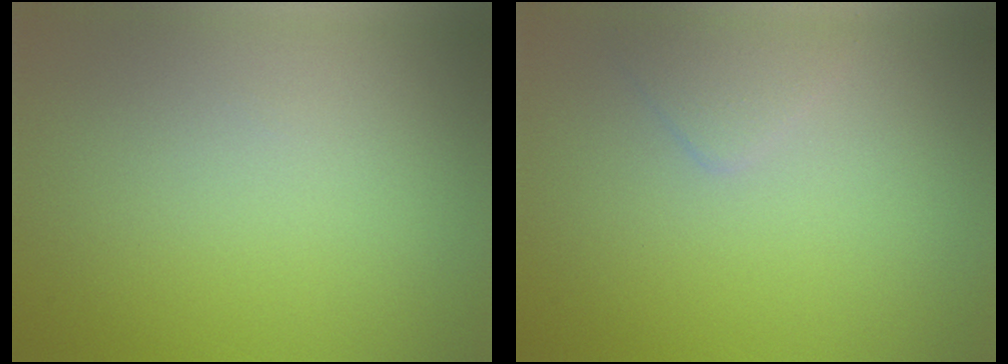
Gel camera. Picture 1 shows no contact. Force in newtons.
{"total": 1.4, "press": 1.4, "slide": 0.1}